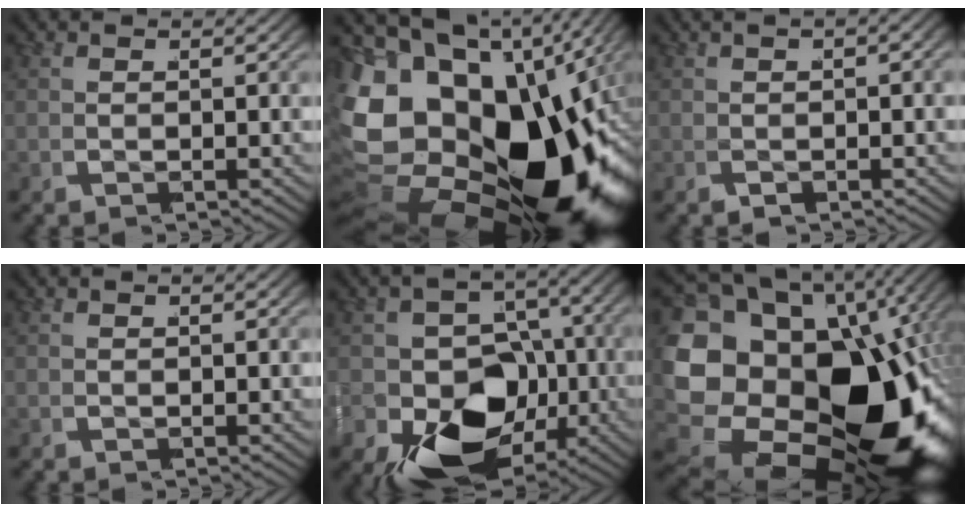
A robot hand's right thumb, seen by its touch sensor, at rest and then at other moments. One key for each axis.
{"total": 28.3, "fx": -4.4, "fy": 18.9, "fz": 20.6, "tx": -0.389, "ty": -0.076, "tz": -0.040}
{"total": 3.3, "fx": -0.1, "fy": 1.9, "fz": 2.7, "tx": -0.048, "ty": -0.004, "tz": -0.003}
{"total": 0.0}
{"total": 16.8, "fx": -4.6, "fy": 12.4, "fz": 10.5, "tx": -0.236, "ty": -0.093, "tz": -0.040}
{"total": 30.7, "fx": -4.8, "fy": 20.9, "fz": 22.0, "tx": -0.398, "ty": -0.086, "tz": -0.044}